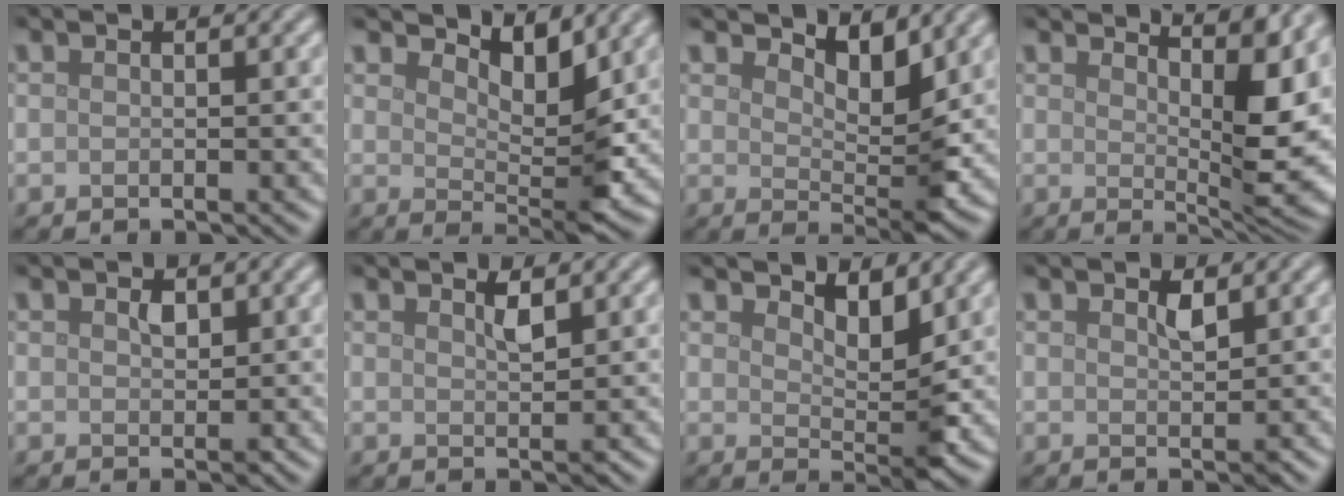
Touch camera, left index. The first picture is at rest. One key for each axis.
{"total": 4.5, "fx": 3.2, "fy": 1.4, "fz": 2.9, "tx": -0.054, "ty": -0.012, "tz": 0.049}
{"total": 4.1, "fx": 2.9, "fy": 1.3, "fz": 2.7, "tx": -0.051, "ty": -0.013, "tz": 0.043}
{"total": 8.7, "fx": 3.8, "fy": 2.1, "fz": 7.4, "tx": -0.090, "ty": 0.006, "tz": 0.063}
{"total": 1.2, "fx": 0.5, "fy": 0.8, "fz": 0.8, "tx": -0.012, "ty": -0.002, "tz": 0.010}
{"total": 1.4, "fx": 0.9, "fy": 0.2, "fz": 1.0, "tx": -0.019, "ty": -0.002, "tz": 0.014}
{"total": 3.3, "fx": 2.3, "fy": 1.0, "fz": 2.2, "tx": -0.040, "ty": -0.010, "tz": 0.036}
{"total": 1.3, "fx": 0.7, "fy": 0.4, "fz": 0.9, "tx": -0.018, "ty": -0.002, "tz": 0.014}